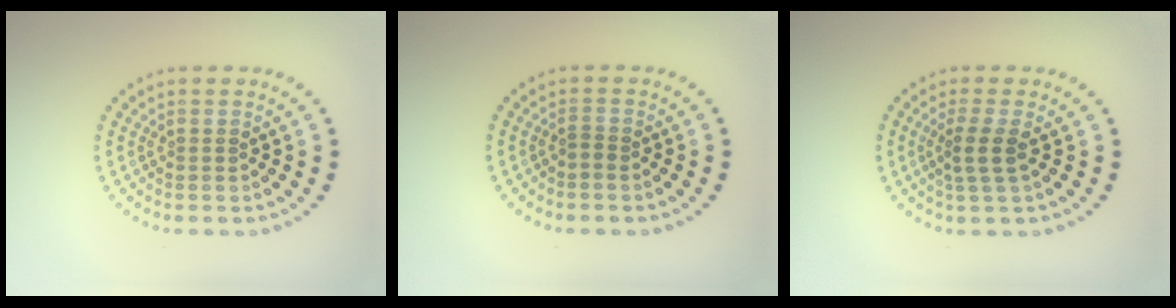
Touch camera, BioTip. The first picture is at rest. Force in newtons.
{"total": 0.6, "press": 0.3, "slide": 0.5}
{"total": 2.3, "press": 1.8, "slide": 1.3}